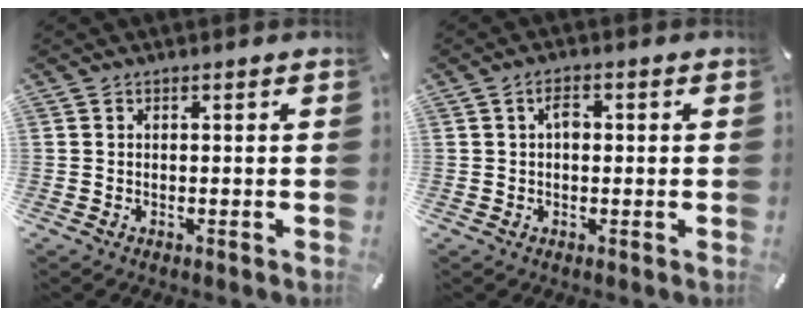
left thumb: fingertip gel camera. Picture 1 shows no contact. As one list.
[{"total": 2.8, "force": [0.4, 1.7, 2.2], "torque": [-0.037, 0.004, 0.003]}]